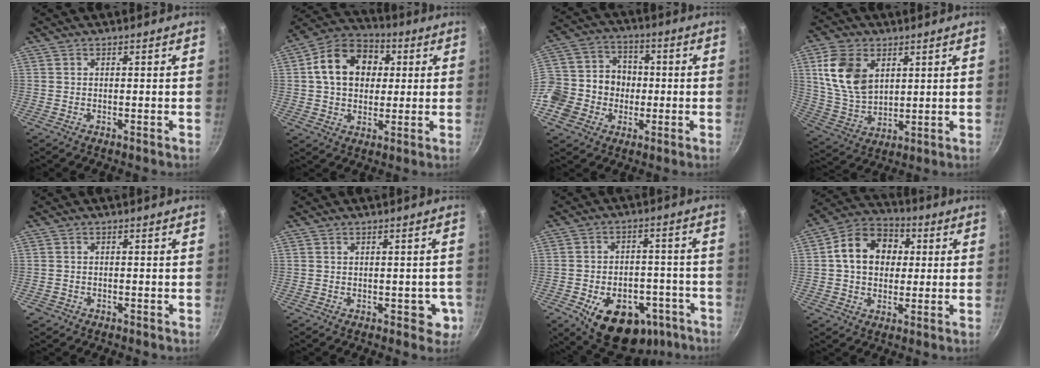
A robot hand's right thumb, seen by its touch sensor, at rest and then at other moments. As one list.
[{"total": 14.4, "force": [2.8, 11.0, 8.9], "torque": [-0.122, 0.023, 0.032]}, {"total": 15.4, "force": [-2.9, 13.5, 6.8], "torque": [-0.115, 0.038, -0.057]}, {"total": 13.1, "force": [4.3, 8.8, 8.8], "torque": [-0.150, -0.021, 0.095]}, {"total": 1.5, "force": [-0.8, 1.2, 0.5], "torque": [-0.016, 0.008, -0.007]}, {"total": 3.6, "force": [-0.8, 2.4, 2.6], "torque": [-0.001, 0.007, -0.009]}, {"total": 18.9, "force": [-9.5, 11.9, 11.3], "torque": [-0.121, 0.042, -0.122]}, {"total": 13.0, "force": [1.9, 10.2, 7.9], "torque": [-0.102, 0.023, 0.014]}]